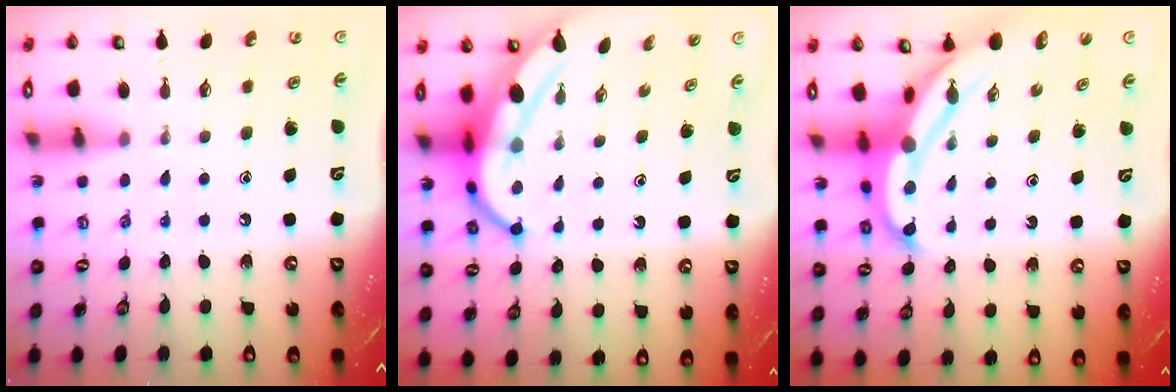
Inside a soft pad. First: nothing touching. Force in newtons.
{"total": 8.0, "press": 7.9, "slide": 0.7}
{"total": 7.0, "press": 7.0, "slide": 0.9}